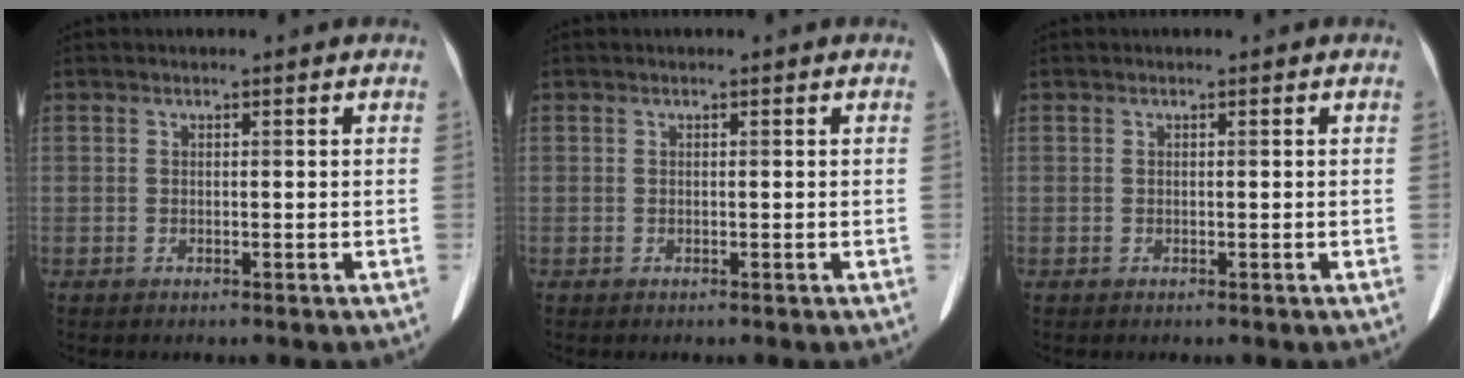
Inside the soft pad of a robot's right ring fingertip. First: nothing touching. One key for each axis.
{"total": 0.0}
{"total": 0.0}